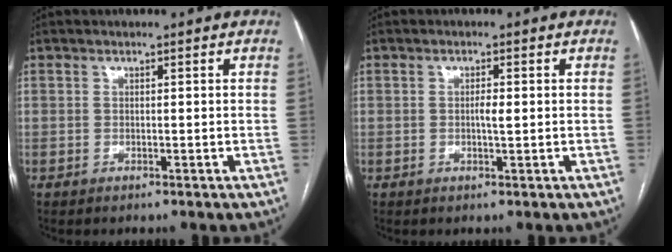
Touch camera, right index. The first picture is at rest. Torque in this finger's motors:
{"motor_torque": [0.00, 0.00, 0.00, 0.03]}